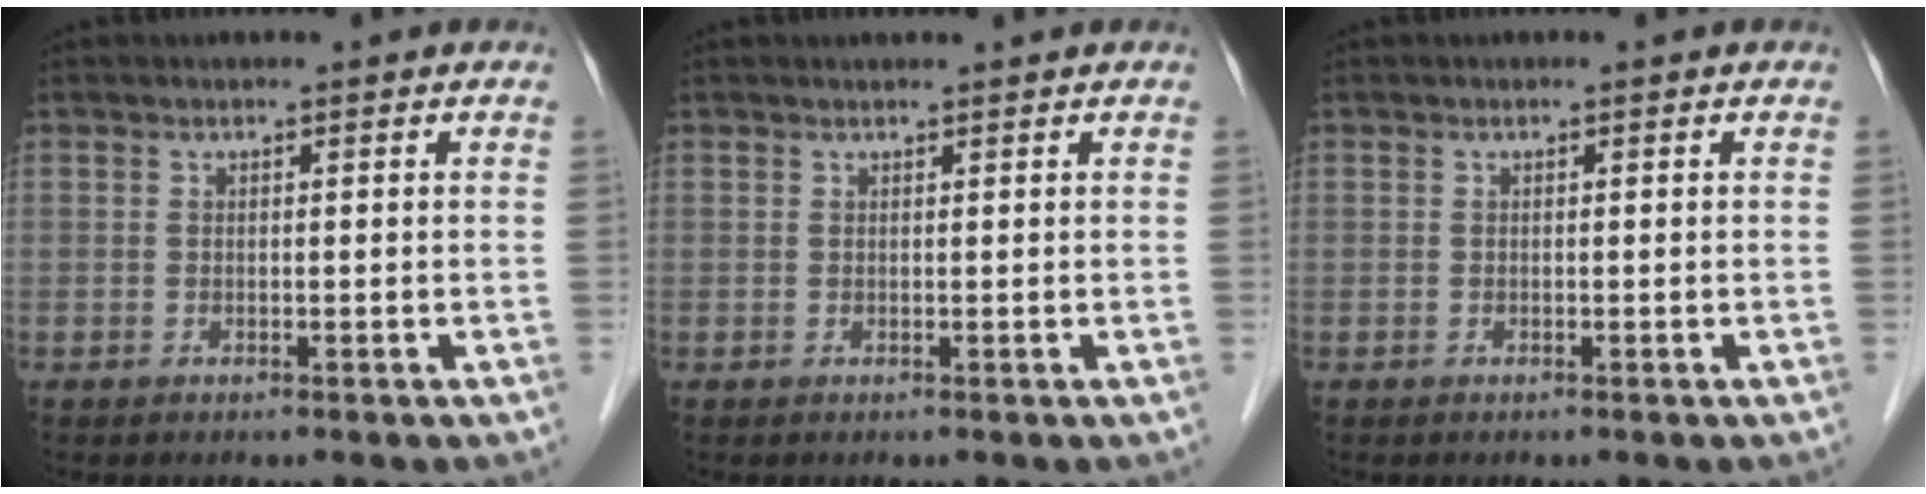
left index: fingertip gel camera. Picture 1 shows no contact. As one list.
[{"total": 1.4, "force": [1.3, 0.0, 0.4], "torque": [-0.006, 0.011, 0.024]}, {"total": 0.0}]